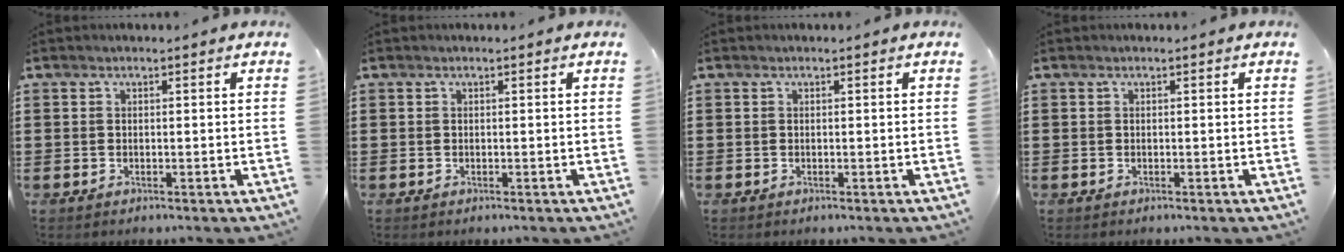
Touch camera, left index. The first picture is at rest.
{"total": 0.0}
{"total": 0.0}
{"total": 0.0}